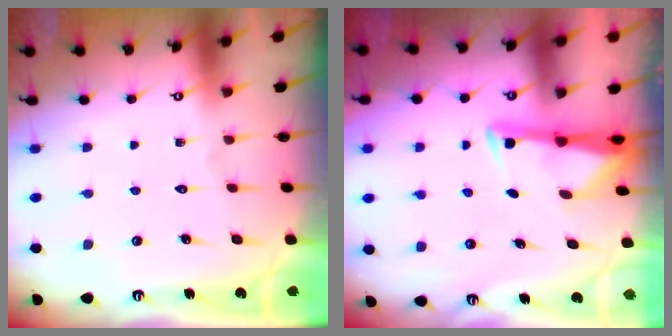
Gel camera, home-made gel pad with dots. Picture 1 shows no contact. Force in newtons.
{"total": 3.2, "press": 3.2, "slide": 0.5}